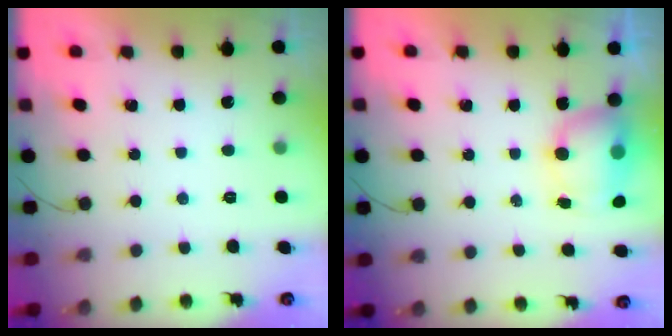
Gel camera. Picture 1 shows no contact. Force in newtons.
{"total": 7.2, "press": 7.0, "slide": 1.3}